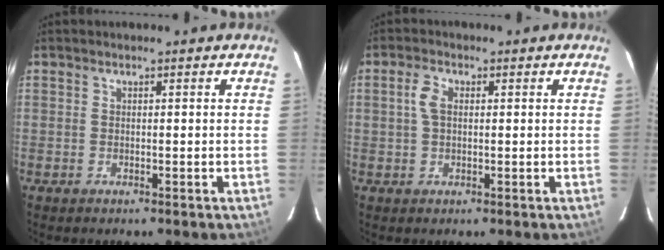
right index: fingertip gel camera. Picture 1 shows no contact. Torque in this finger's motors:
{"motor_torque": [0.21, -0.04, 0.21, 0.06]}